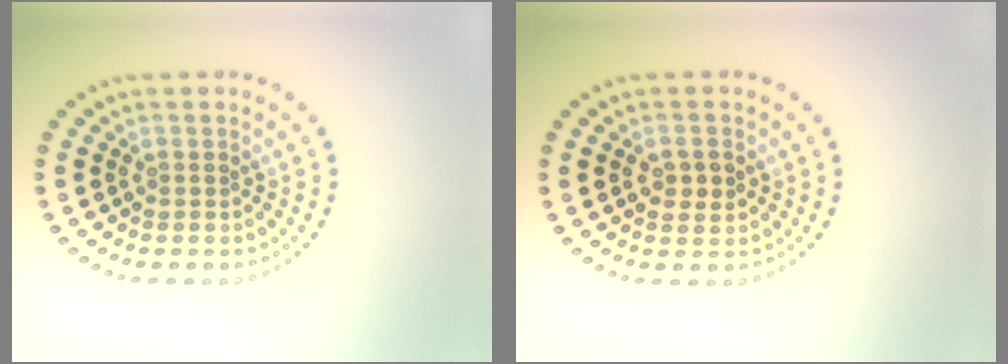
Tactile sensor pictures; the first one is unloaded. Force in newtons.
{"total": 1.9, "press": 1.9, "slide": 0.1}